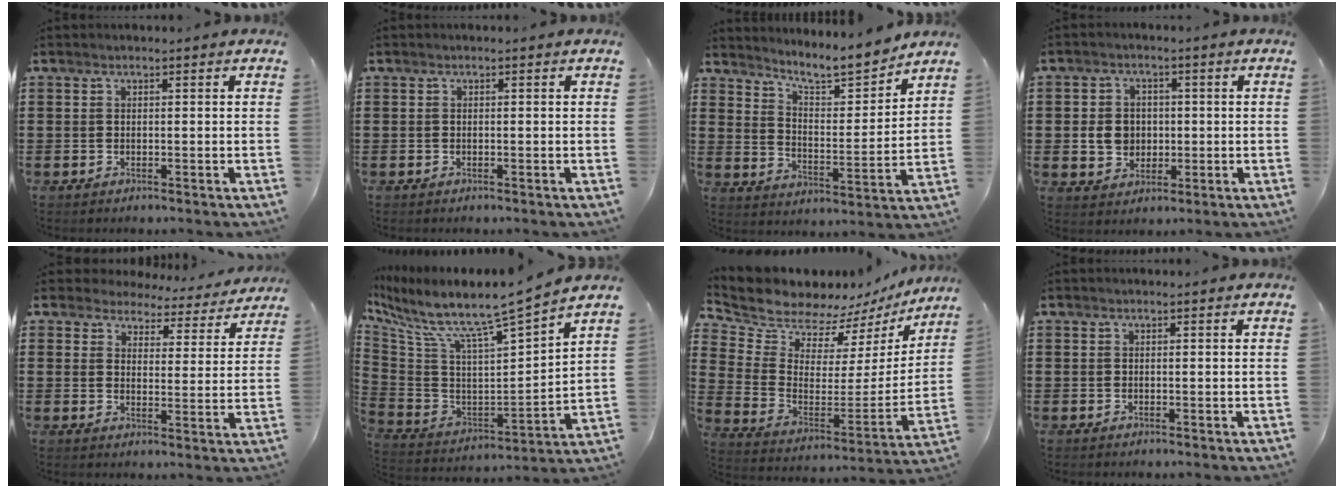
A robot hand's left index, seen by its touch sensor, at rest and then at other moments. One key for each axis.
{"total": 0.0}
{"total": 6.9, "fx": 6.3, "fy": 0.9, "fz": 2.6, "tx": -0.063, "ty": -0.049, "tz": 0.103}
{"total": 5.0, "fx": -0.2, "fy": 4.4, "fz": 2.4, "tx": -0.050, "ty": 0.008, "tz": -0.006}
{"total": 4.2, "fx": 4.1, "fy": 1.0, "fz": -0.1, "tx": -0.025, "ty": -0.027, "tz": 0.071}
{"total": 8.2, "fx": 6.9, "fy": 0.0, "fz": 4.4, "tx": -0.120, "ty": -0.072, "tz": 0.105}
{"total": 9.0, "fx": 8.6, "fy": 2.6, "fz": 0.3, "tx": -0.066, "ty": -0.072, "tz": 0.153}
{"total": 0.0}